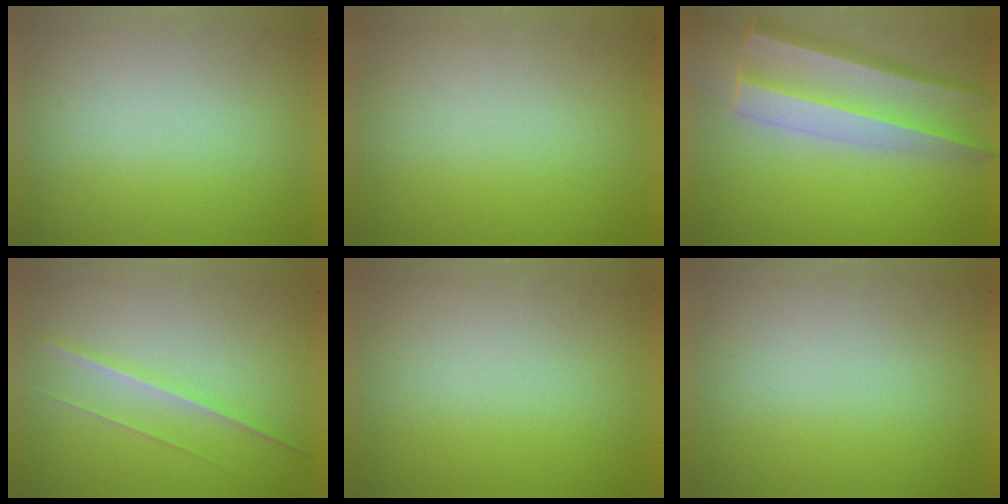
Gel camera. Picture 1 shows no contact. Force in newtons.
{"total": 0.0}
{"total": 7.9}
{"total": 1.3}
{"total": 0.0}
{"total": 0.0}